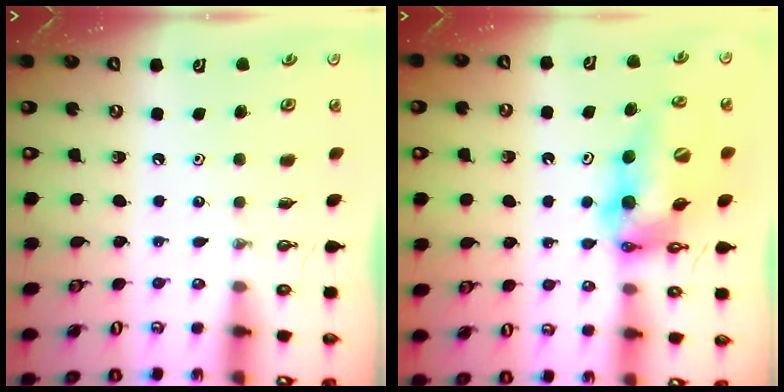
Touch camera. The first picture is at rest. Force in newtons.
{"total": 13.1, "press": 13.1, "slide": 1.5}